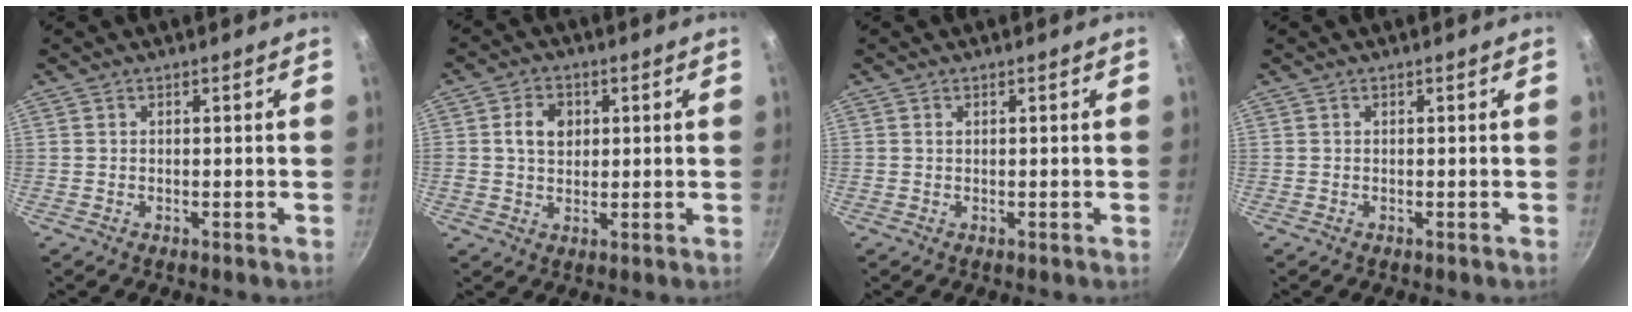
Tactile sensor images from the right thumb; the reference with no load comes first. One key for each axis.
{"total": 5.7, "fx": 1.2, "fy": 4.4, "fz": 3.4, "tx": -0.040, "ty": 0.003, "tz": 0.018}
{"total": 0.5, "fx": 0.2, "fy": 0.4, "fz": 0.3, "tx": -0.005, "ty": 0.001, "tz": 0.004}
{"total": 0.0}